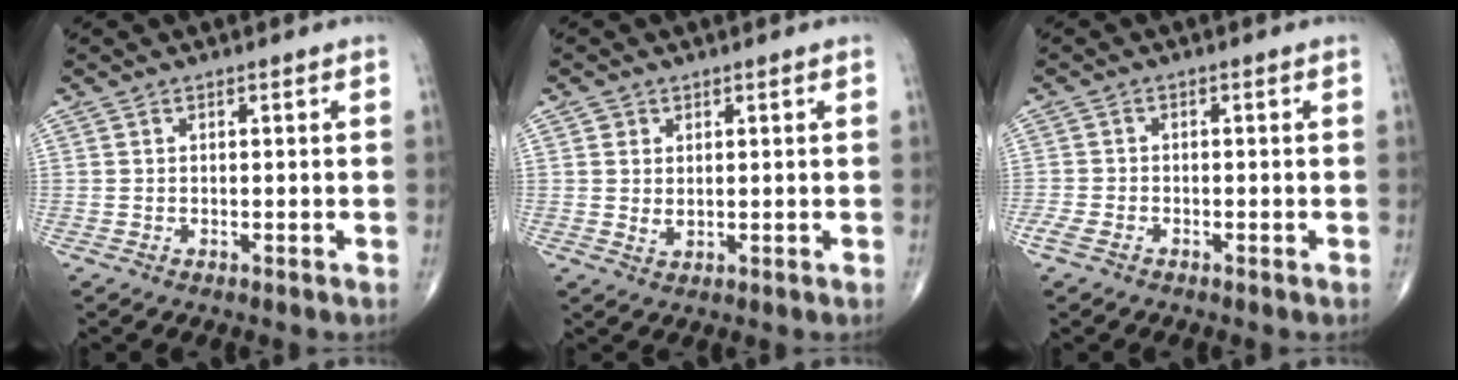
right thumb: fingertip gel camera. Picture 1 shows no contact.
{"total": 2.2, "force": [0.7, 1.8, 1.0], "torque": [-0.013, -0.007, 0.014]}
{"total": 2.7, "force": [-1.7, 1.5, 1.5], "torque": [-0.037, 0.000, -0.033]}